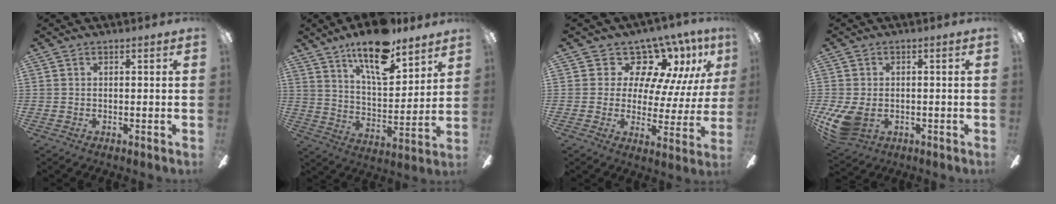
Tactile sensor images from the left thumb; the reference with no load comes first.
{"total": 16.6, "force": [12.2, 5.7, 9.7], "torque": [-0.164, -0.069, 0.208]}
{"total": 11.6, "force": [8.1, 6.8, 4.9], "torque": [-0.091, -0.056, 0.148]}
{"total": 8.6, "force": [-2.1, 5.9, 5.8], "torque": [-0.129, -0.002, -0.035]}